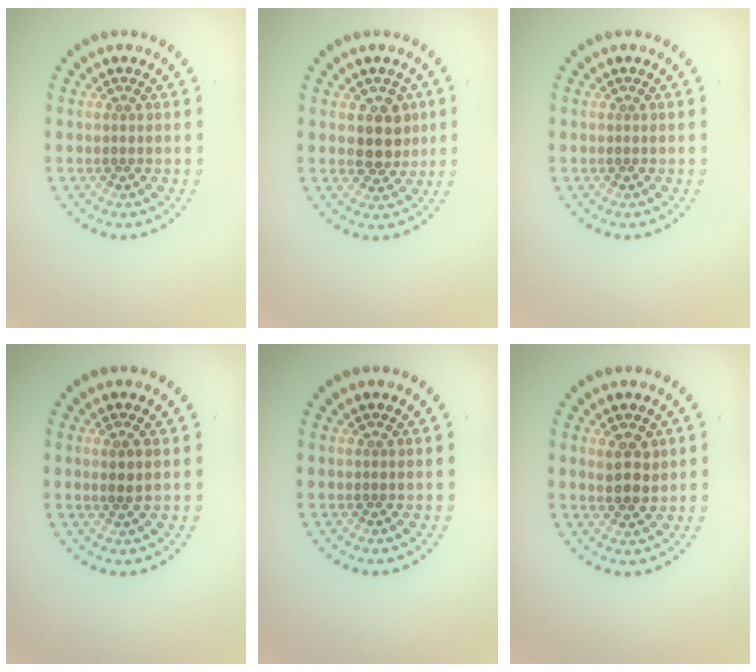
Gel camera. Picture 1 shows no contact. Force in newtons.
{"total": 3.0, "press": 2.8, "slide": 1.2}
{"total": 0.0}
{"total": 1.1, "press": 0.9, "slide": 0.7}
{"total": 0.0}
{"total": 2.5, "press": 2.3, "slide": 0.9}